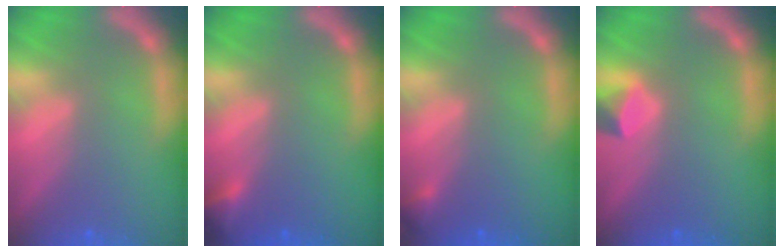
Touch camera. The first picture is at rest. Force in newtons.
{"total": 1.9}
{"total": 0.9}
{"total": 1.9}